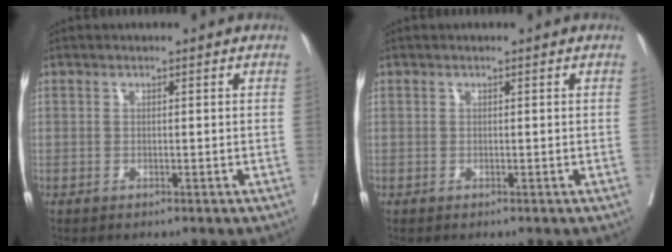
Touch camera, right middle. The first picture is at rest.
{"total": 0.0}